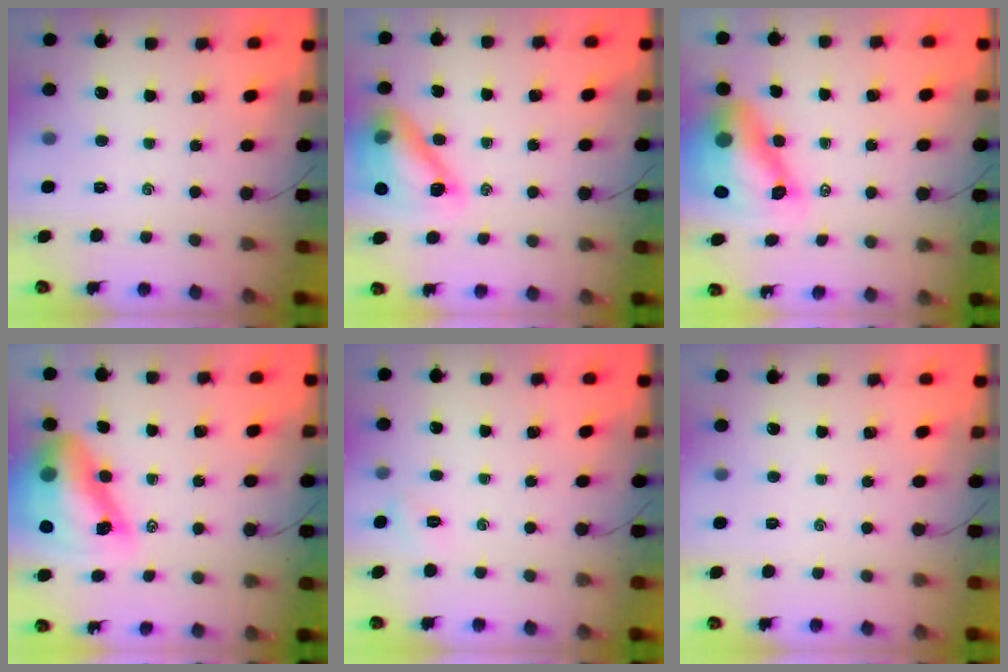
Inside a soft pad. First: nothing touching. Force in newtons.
{"total": 13.3, "press": 12.8, "slide": 3.8}
{"total": 10.9, "press": 10.4, "slide": 3.5}
{"total": 17.7, "press": 17.0, "slide": 5.0}
{"total": 2.5, "press": 2.4, "slide": 0.7}
{"total": 0.0}